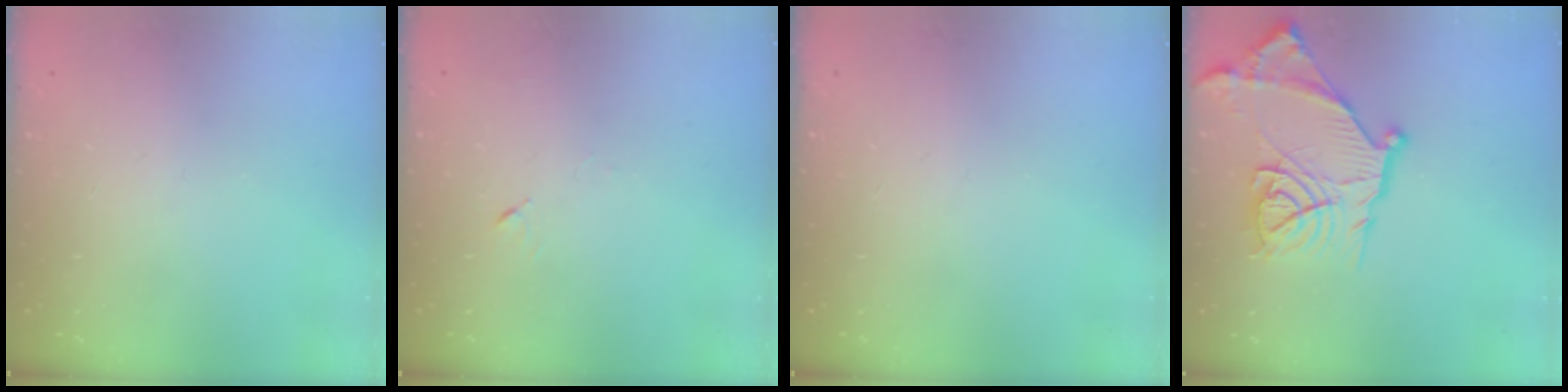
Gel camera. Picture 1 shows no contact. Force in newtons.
{"total": 4.2, "press": 4.1, "slide": 0.7}
{"total": 0.0}
{"total": 18.7, "press": 18.6, "slide": 1.4}